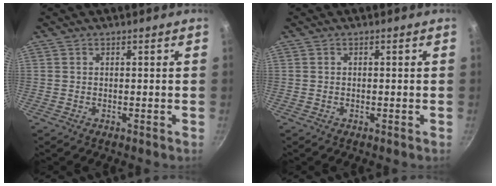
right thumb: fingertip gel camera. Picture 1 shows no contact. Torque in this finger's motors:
{"motor_torque": [-0.30, -0.05, -0.14, 0.15, -0.03]}